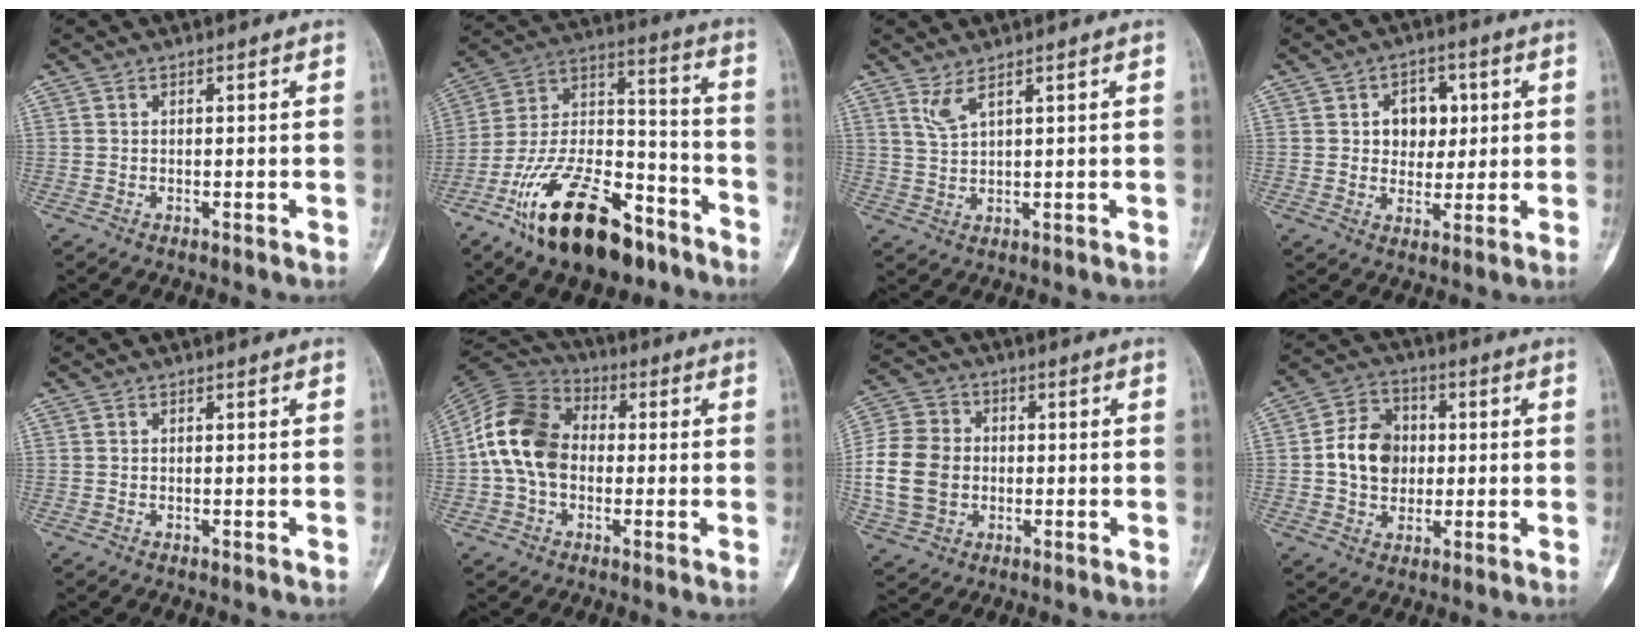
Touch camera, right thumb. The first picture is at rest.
{"total": 23.7, "force": [-14.6, 11.0, 15.0], "torque": [-0.269, 0.084, -0.255]}
{"total": 3.2, "force": [2.2, 0.4, 2.3], "torque": [-0.052, -0.015, 0.053]}
{"total": 7.3, "force": [1.8, 5.7, 4.1], "torque": [-0.017, -0.001, 0.025]}
{"total": 0.0}
{"total": 13.4, "force": [-0.4, 10.0, 9.0], "torque": [-0.158, 0.031, -0.022]}
{"total": 14.9, "force": [-1.4, 12.2, 8.4], "torque": [-0.169, 0.015, -0.023]}
{"total": 10.4, "force": [0.1, 8.2, 6.4], "torque": [-0.086, 0.016, -0.004]}